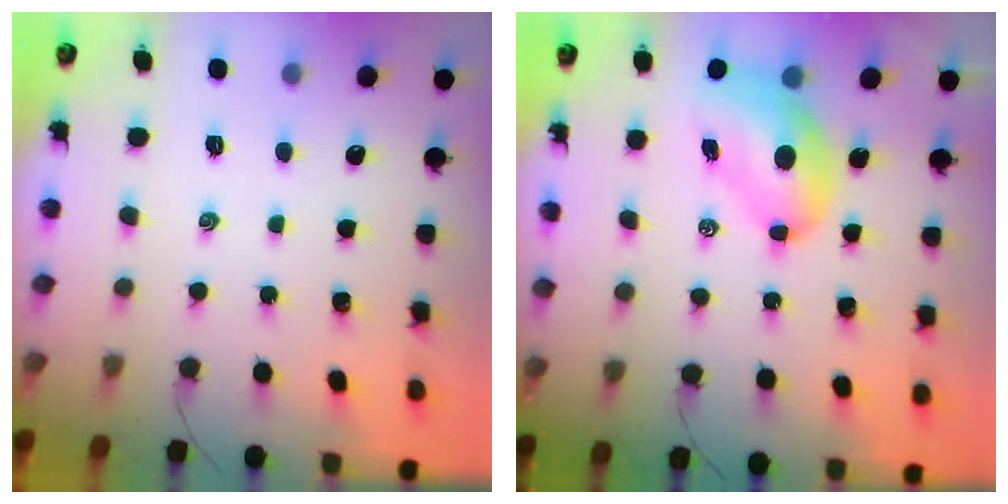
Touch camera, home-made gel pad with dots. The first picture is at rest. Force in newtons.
{"total": 8.6, "press": 8.5, "slide": 1.6}